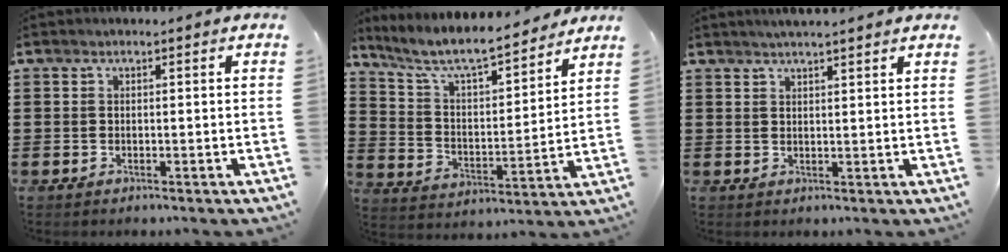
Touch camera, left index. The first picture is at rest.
{"total": 7.9, "force": [6.8, 0.9, 3.9], "torque": [-0.104, -0.042, 0.111]}
{"total": 2.1, "force": [1.9, -0.2, 0.6], "torque": [-0.017, -0.002, 0.036]}